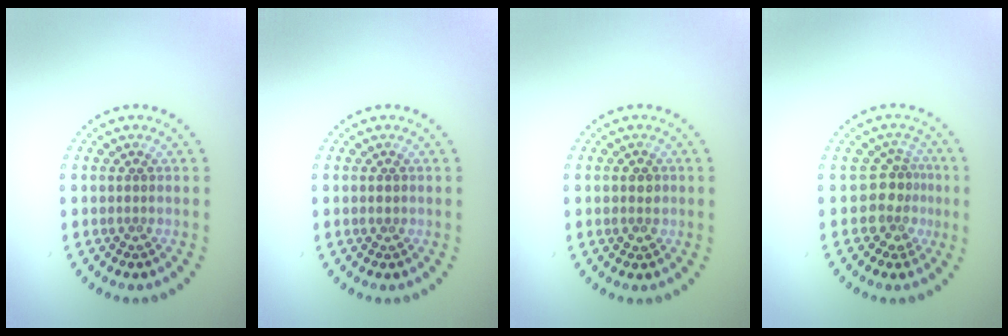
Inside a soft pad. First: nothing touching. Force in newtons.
{"total": 1.0, "press": 0.9, "slide": 0.2}
{"total": 1.3, "press": 1.3, "slide": 0.3}
{"total": 3.1, "press": 2.2, "slide": 2.1}